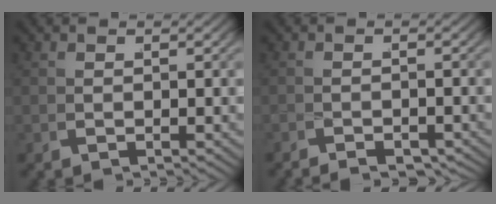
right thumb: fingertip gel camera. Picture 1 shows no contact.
{"total": 1.6, "force": [-1.6, 0.0, 0.1], "torque": [0.006, 0.000, -0.033]}